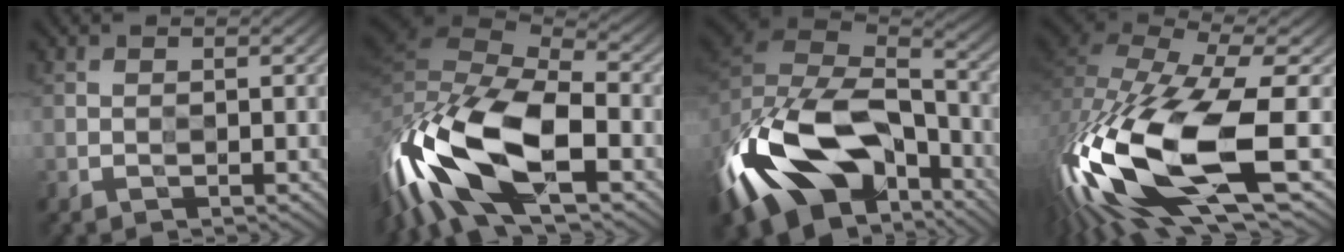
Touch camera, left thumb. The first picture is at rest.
{"total": 17.3, "force": [-6.8, 8.2, 13.6], "torque": [-0.326, -0.023, -0.122]}
{"total": 18.3, "force": [-9.1, 11.2, 11.2], "torque": [-0.279, -0.037, -0.137]}
{"total": 18.4, "force": [-7.8, 7.4, 14.9], "torque": [-0.341, -0.052, -0.121]}